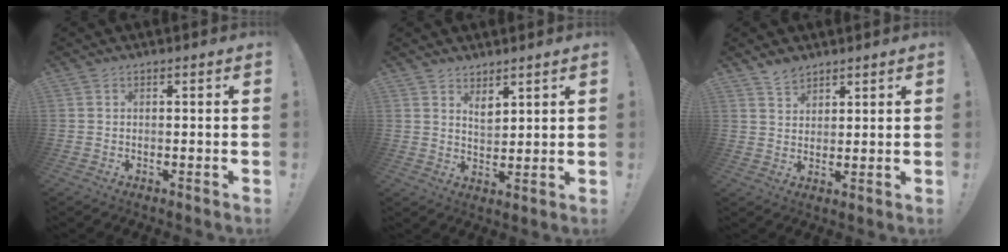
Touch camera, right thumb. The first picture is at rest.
{"total": 4.7, "force": [3.5, 2.6, 1.8], "torque": [-0.027, -0.027, 0.064]}
{"total": 4.2, "force": [3.7, 1.9, 0.7], "torque": [-0.008, -0.024, 0.070]}